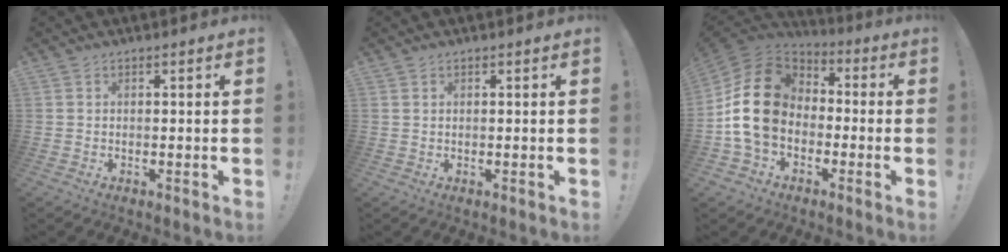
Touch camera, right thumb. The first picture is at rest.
{"total": 0.6, "force": [0.5, 0.2, 0.3], "torque": [-0.006, 0.000, 0.010]}
{"total": 19.3, "force": [-0.1, 14.7, 12.5], "torque": [-0.226, 0.025, 0.008]}